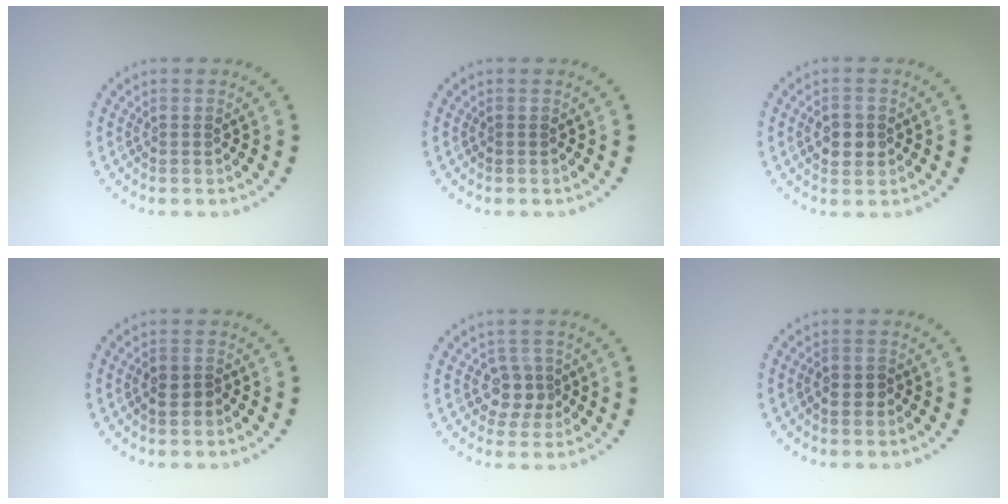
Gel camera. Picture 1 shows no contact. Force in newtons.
{"total": 0.0}
{"total": 2.8, "press": 2.8, "slide": 0.2}
{"total": 1.5, "press": 1.5, "slide": 0.4}
{"total": 2.5, "press": 2.2, "slide": 1.1}
{"total": 0.9, "press": 0.8, "slide": 0.4}